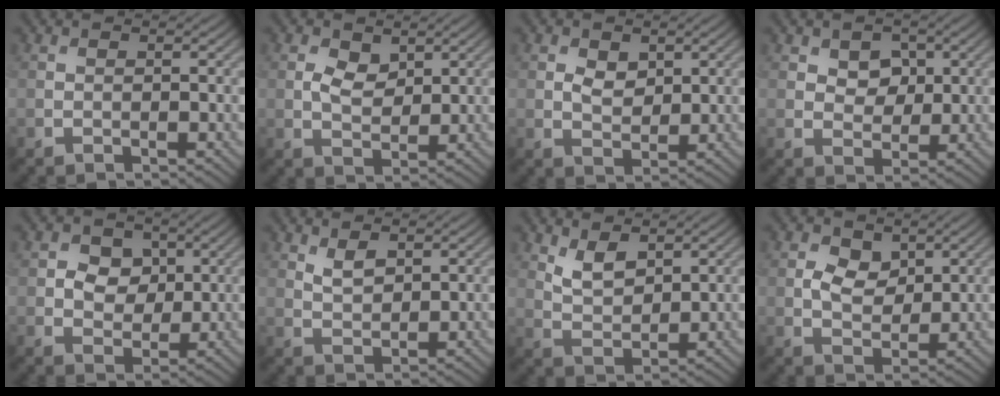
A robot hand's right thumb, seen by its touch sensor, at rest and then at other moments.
{"total": 3.6, "force": [1.4, 2.2, 2.4], "torque": [-0.054, -0.004, 0.027]}
{"total": 3.0, "force": [1.1, 2.0, 2.0], "torque": [-0.041, -0.004, 0.022]}
{"total": 3.7, "force": [1.4, 2.7, 2.1], "torque": [-0.037, -0.009, 0.020]}
{"total": 4.4, "force": [1.0, 3.6, 2.3], "torque": [-0.048, -0.004, 0.010]}
{"total": 2.4, "force": [1.5, 1.2, 1.6], "torque": [-0.036, -0.004, 0.034]}
{"total": 3.9, "force": [2.3, 1.9, 2.5], "torque": [-0.056, -0.010, 0.050]}
{"total": 4.3, "force": [1.5, 2.9, 2.8], "torque": [-0.058, -0.003, 0.023]}